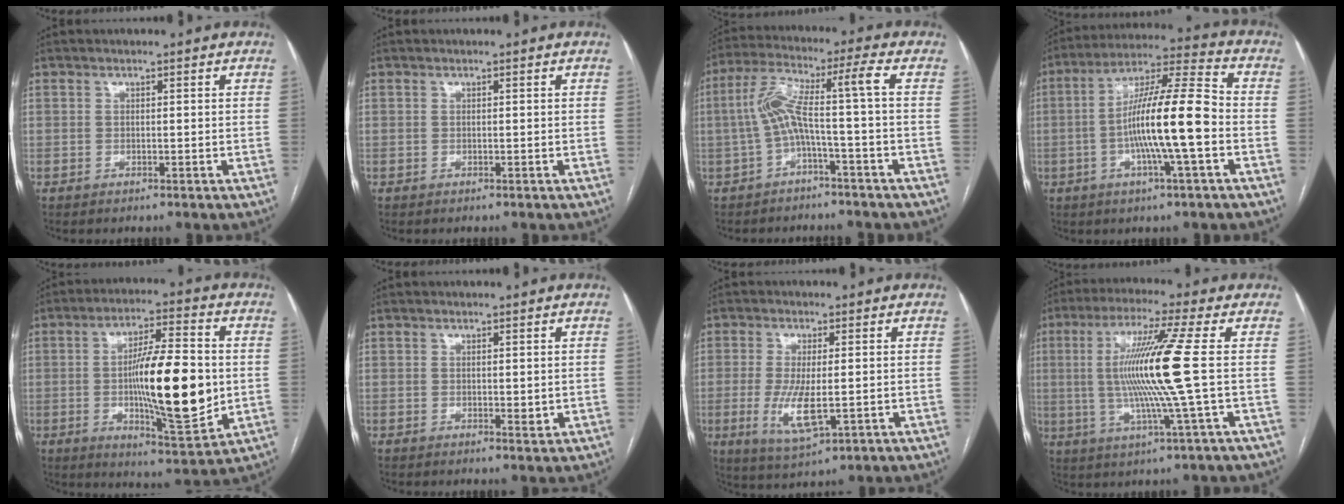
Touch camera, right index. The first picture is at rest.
{"total": 0.0}
{"total": 8.1, "force": [-1.6, -1.0, 7.9], "torque": [-0.161, 0.042, -0.029]}
{"total": 14.7, "force": [-2.8, 0.4, 14.4], "torque": [-0.257, 0.009, -0.057]}
{"total": 17.0, "force": [-1.0, 3.4, 16.6], "torque": [-0.273, -0.004, -0.014]}
{"total": 1.1, "force": [0.0, 0.4, 1.0], "torque": [-0.014, -0.005, 0.003]}
{"total": 7.5, "force": [-1.3, 2.1, 7.1], "torque": [-0.148, -0.020, -0.018]}
{"total": 13.5, "force": [0.4, -2.0, 13.3], "torque": [-0.263, -0.005, 0.004]}